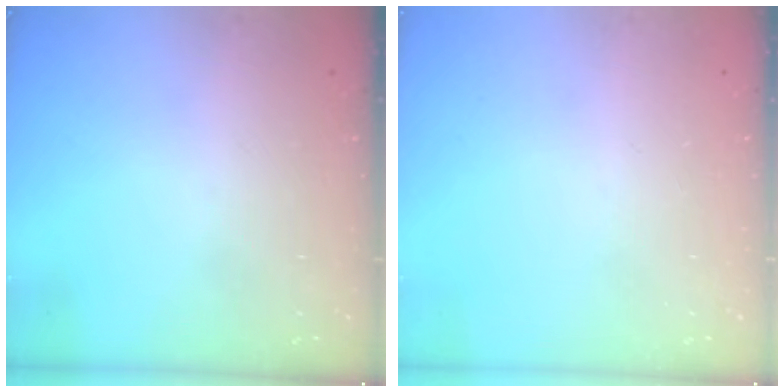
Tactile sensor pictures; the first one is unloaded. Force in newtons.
{"total": 0.0}